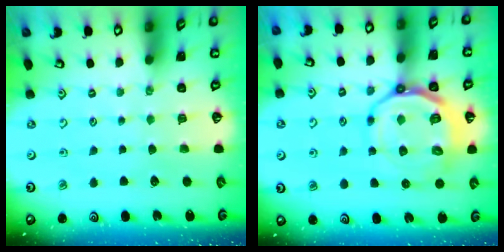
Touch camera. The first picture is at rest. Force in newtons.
{"total": 14.1, "press": 13.7, "slide": 3.3}